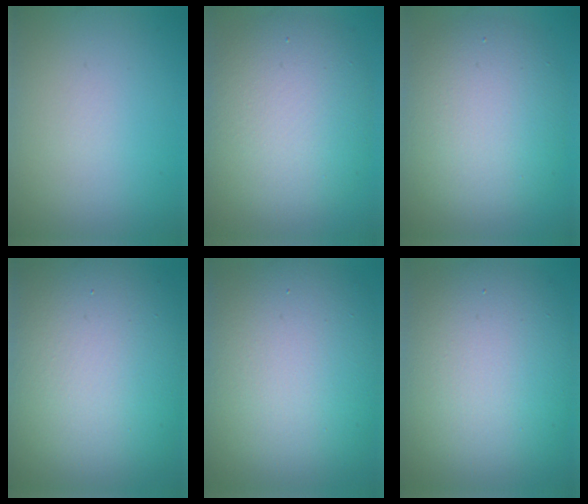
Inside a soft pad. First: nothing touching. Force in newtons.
{"total": 9.0, "press": 9.0, "slide": 0.2}
{"total": 8.0, "press": 7.9, "slide": 0.8}
{"total": 15.7, "press": 15.6, "slide": 0.9}
{"total": 14.3, "press": 14.3, "slide": 0.9}
{"total": 12.4, "press": 12.4, "slide": 0.8}